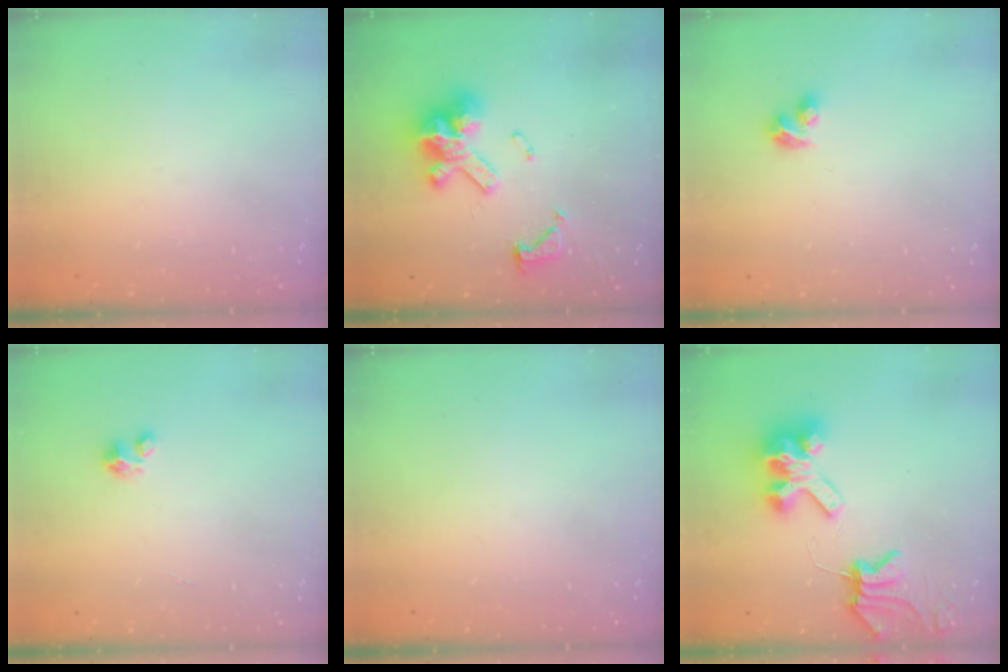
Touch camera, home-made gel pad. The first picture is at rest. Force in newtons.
{"total": 14.7, "press": 14.6, "slide": 1.6}
{"total": 6.1, "press": 6.0, "slide": 0.9}
{"total": 3.2, "press": 3.2, "slide": 0.2}
{"total": 0.0}
{"total": 12.6, "press": 12.5, "slide": 1.6}